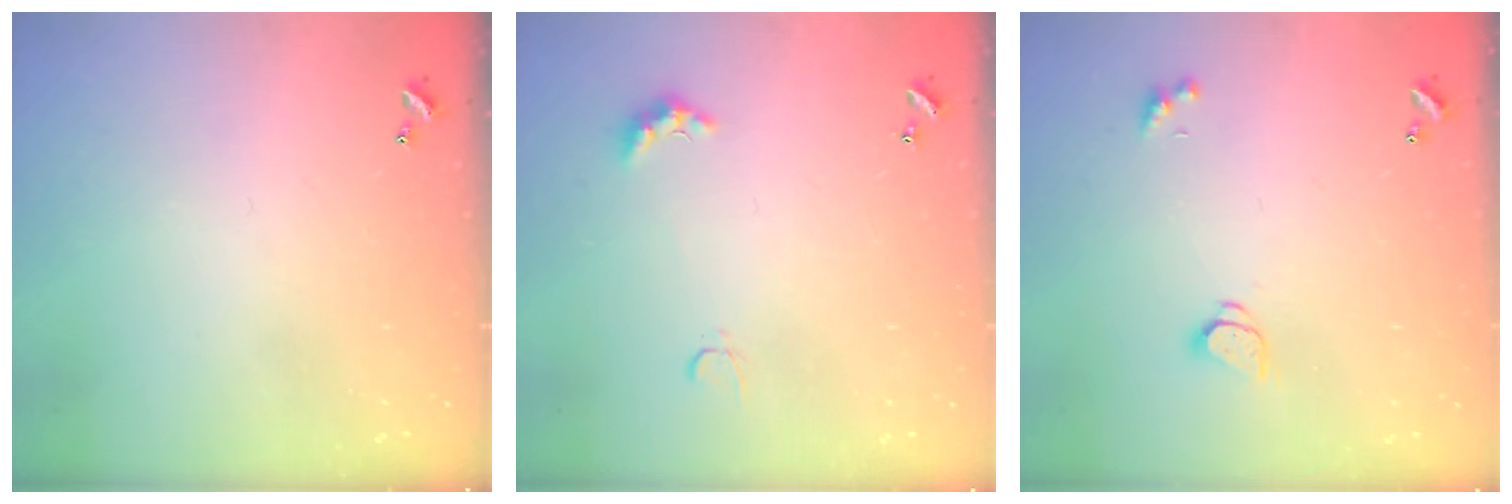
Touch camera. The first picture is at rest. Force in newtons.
{"total": 3.3, "press": 3.3, "slide": 0.7}
{"total": 1.6, "press": 1.5, "slide": 0.5}